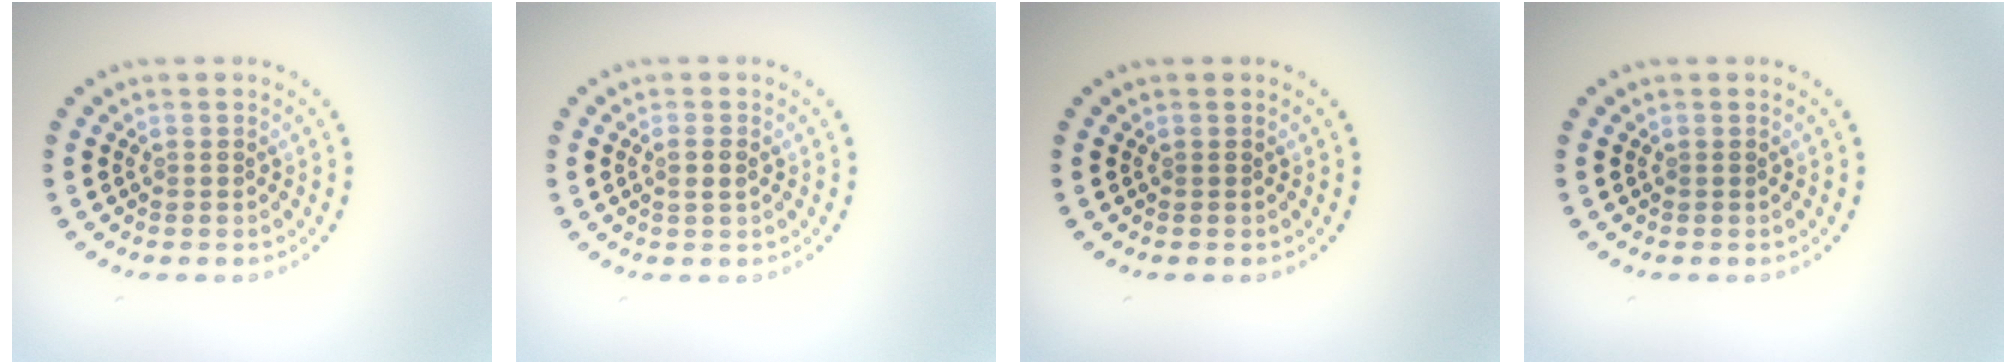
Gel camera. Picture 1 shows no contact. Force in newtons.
{"total": 1.2, "press": 1.0, "slide": 0.6}
{"total": 0.0}
{"total": 0.0}